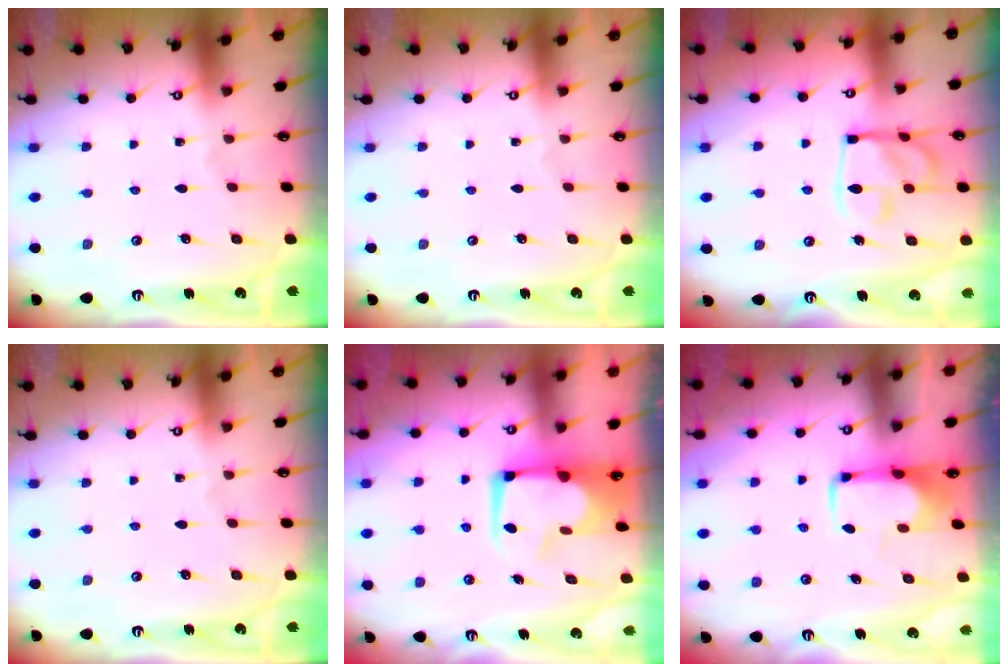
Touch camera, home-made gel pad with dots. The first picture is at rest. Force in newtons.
{"total": 0.0}
{"total": 13.3, "press": 13.2, "slide": 1.5}
{"total": 0.0}
{"total": 9.5, "press": 9.5, "slide": 1.0}
{"total": 2.1, "press": 2.1, "slide": 0.4}